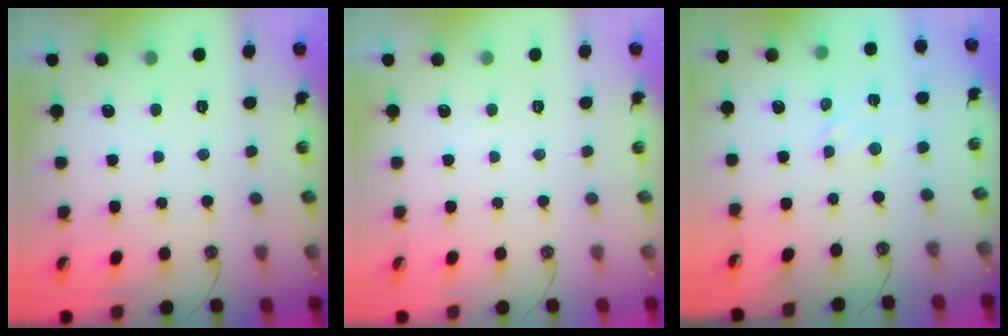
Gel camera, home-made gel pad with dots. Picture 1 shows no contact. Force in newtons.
{"total": 0.0}
{"total": 1.8, "press": 1.8, "slide": 0.3}